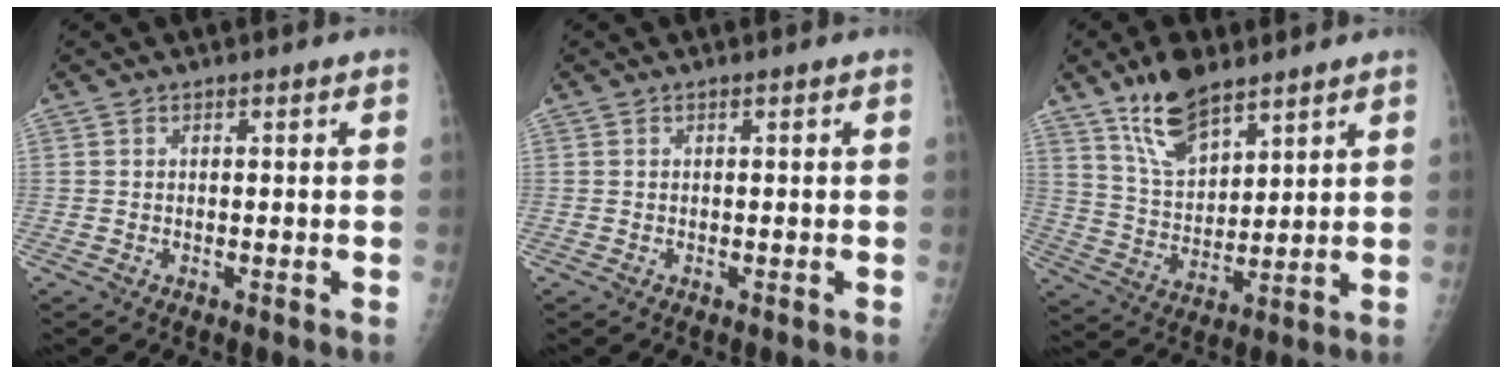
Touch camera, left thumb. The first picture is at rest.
{"total": 0.0}
{"total": 11.2, "force": [8.0, 4.7, 6.4], "torque": [-0.097, -0.045, 0.159]}